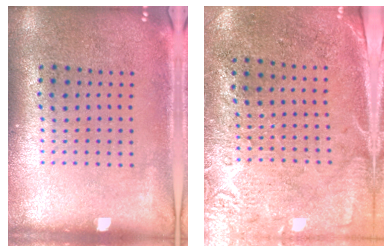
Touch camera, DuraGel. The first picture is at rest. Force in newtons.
{"total": 2.8, "press": 2.4, "slide": 1.4}